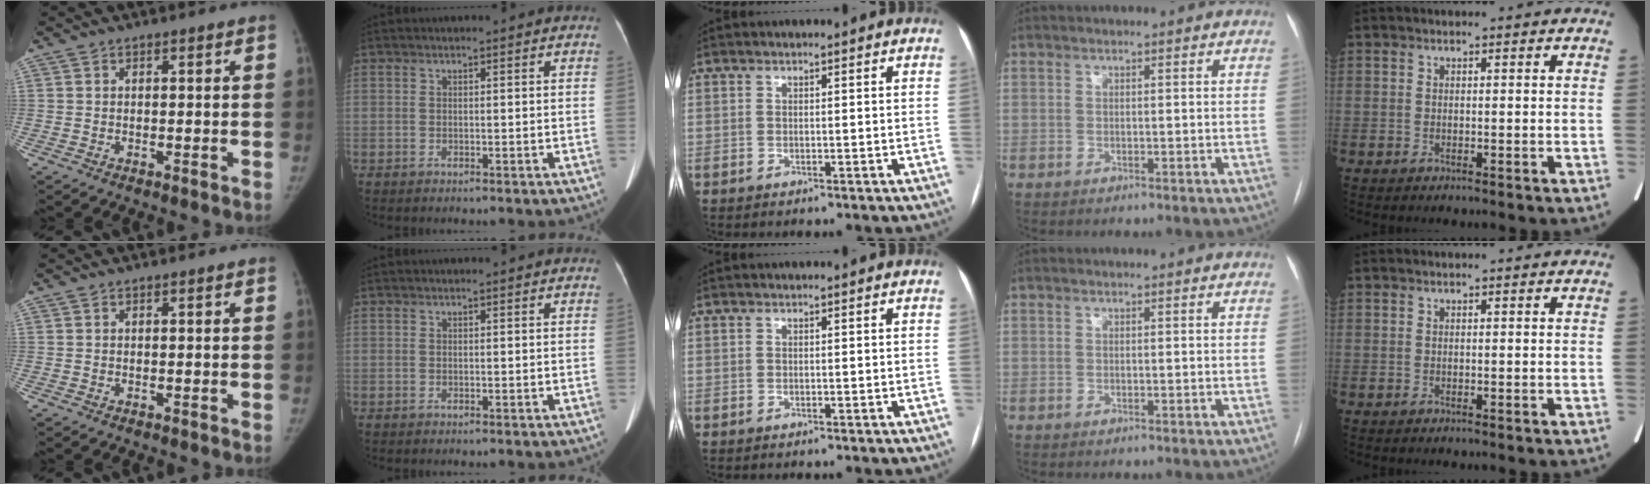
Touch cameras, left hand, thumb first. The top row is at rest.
{}